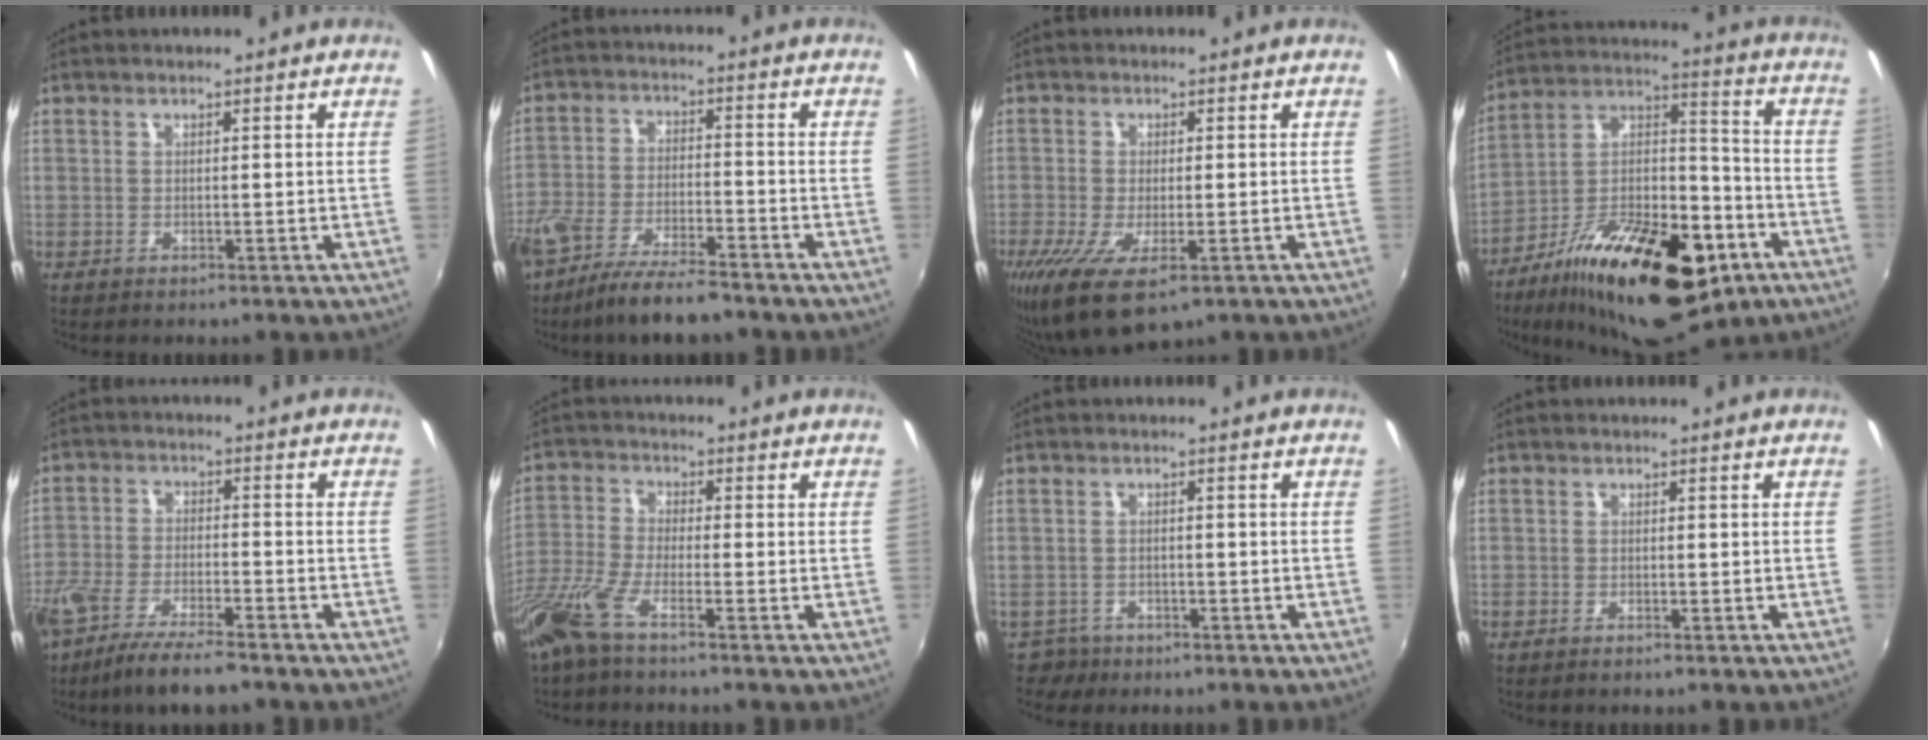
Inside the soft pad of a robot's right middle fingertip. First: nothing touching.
{"total": 12.2, "force": [-9.1, 3.4, 7.3], "torque": [-0.160, -0.028, -0.164]}
{"total": 9.2, "force": [-4.9, 3.3, 7.1], "torque": [-0.145, -0.040, -0.077]}
{"total": 27.7, "force": [-14.5, 12.2, 20.2], "torque": [-0.340, -0.002, -0.223]}
{"total": 11.4, "force": [-8.8, 2.6, 6.9], "torque": [-0.156, -0.031, -0.161]}
{"total": 8.6, "force": [-6.3, 1.2, 5.7], "torque": [-0.128, -0.020, -0.129]}
{"total": 3.3, "force": [-2.5, 2.2, 0.2], "torque": [-0.014, 0.002, -0.043]}
{"total": 0.9, "force": [-0.8, 0.2, 0.3], "torque": [-0.007, -0.004, -0.017]}